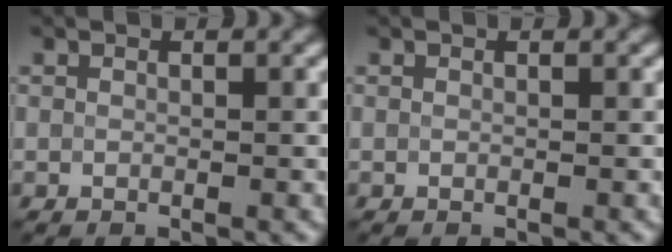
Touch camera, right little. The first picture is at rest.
{"total": 0.0}